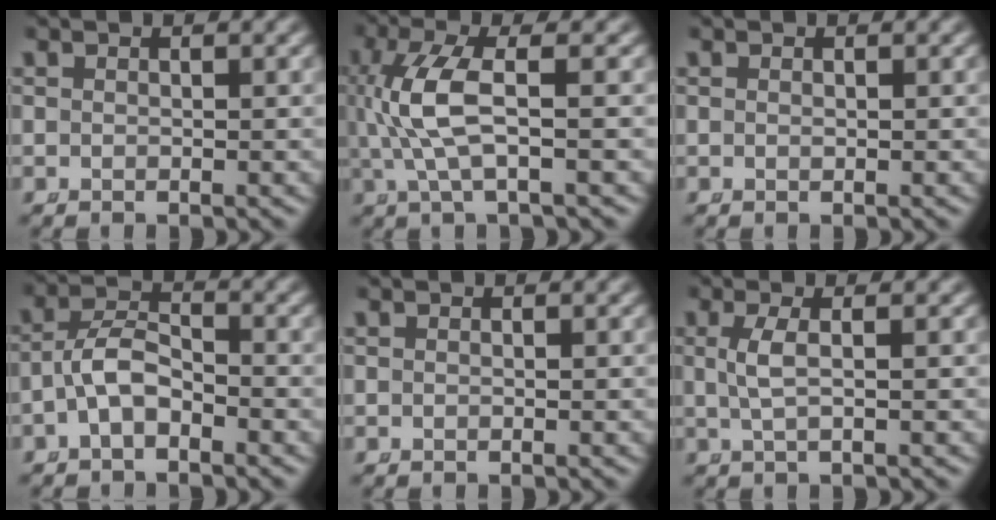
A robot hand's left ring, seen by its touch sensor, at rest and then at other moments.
{"total": 5.1, "force": [0.2, 1.4, 4.9], "torque": [-0.117, 0.000, 0.011]}
{"total": 0.0}
{"total": 3.2, "force": [-1.7, 1.8, 2.1], "torque": [-0.045, -0.009, -0.027]}
{"total": 0.0}
{"total": 1.9, "force": [0.0, -0.1, 1.9], "torque": [-0.048, -0.005, 0.009]}